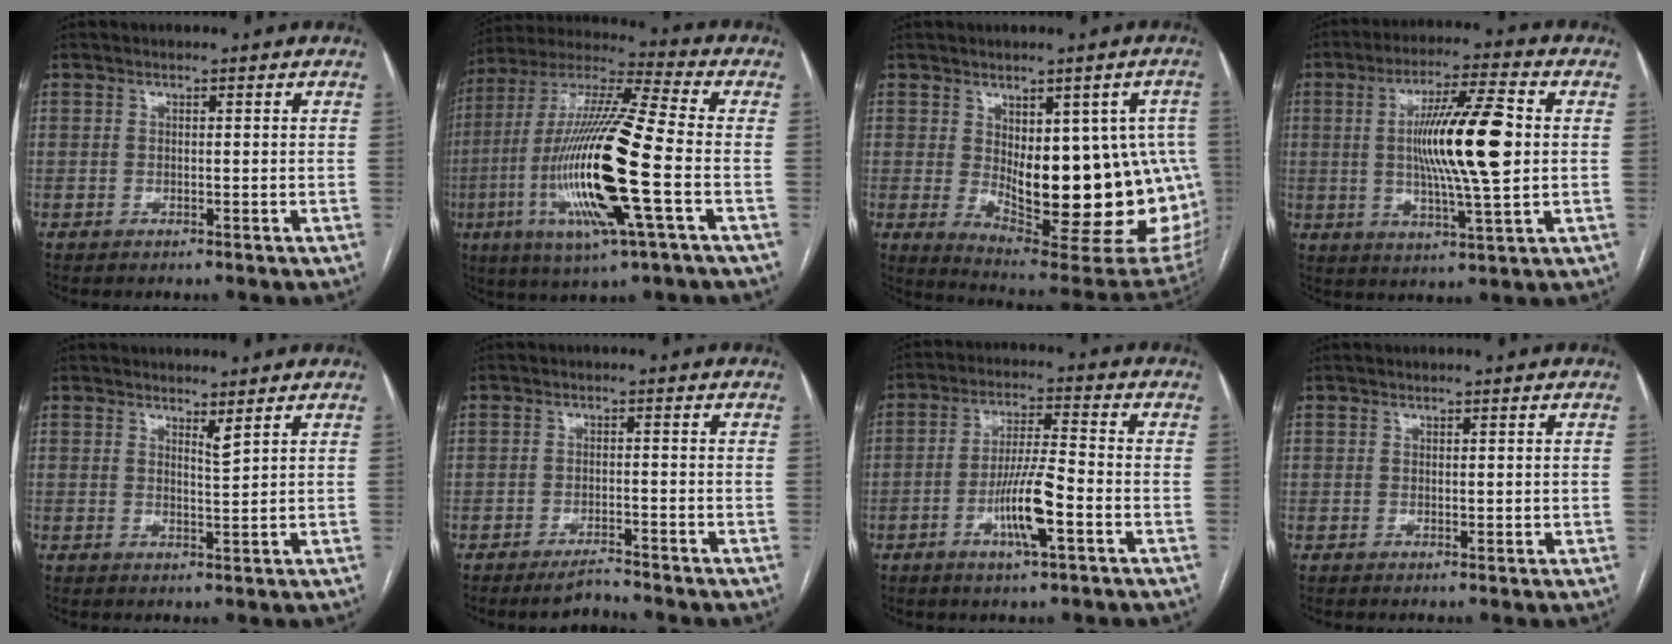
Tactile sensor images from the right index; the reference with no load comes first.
{"total": 21.3, "force": [-5.0, 1.4, 20.7], "torque": [-0.440, -0.021, -0.098]}
{"total": 22.5, "force": [-1.3, 8.4, 20.8], "torque": [-0.192, 0.002, 0.016]}
{"total": 14.3, "force": [1.1, 1.0, 14.2], "torque": [-0.249, 0.003, 0.017]}
{"total": 1.8, "force": [1.4, -0.3, 1.0], "torque": [-0.018, -0.015, 0.026]}
{"total": 3.2, "force": [-2.9, 0.1, 1.2], "torque": [-0.021, -0.010, -0.049]}
{"total": 9.0, "force": [-3.4, 0.8, 8.3], "torque": [-0.157, -0.003, -0.062]}
{"total": 1.0, "force": [0.2, 0.5, 0.8], "torque": [-0.012, -0.003, 0.007]}